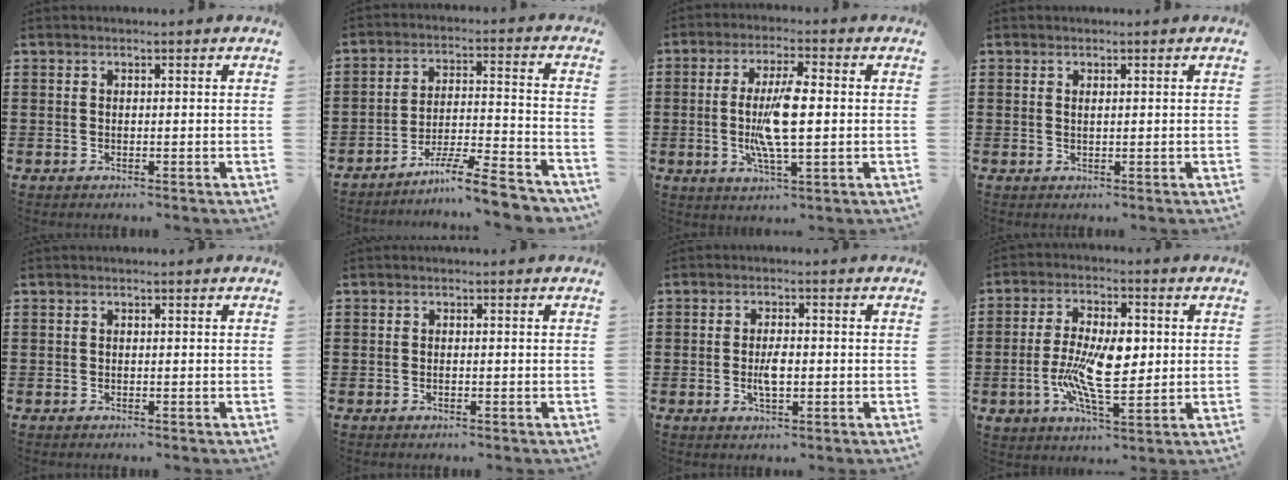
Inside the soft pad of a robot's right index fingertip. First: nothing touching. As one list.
[{"total": 8.8, "force": [-7.6, 0.5, 4.5], "torque": [-0.070, 0.012, -0.144]}, {"total": 8.1, "force": [-0.1, 2.0, 7.8], "torque": [-0.165, -0.007, -0.010]}, {"total": 0.5, "force": [0.2, 0.2, 0.5], "torque": [-0.011, 0.000, 0.005]}, {"total": 0.0}, {"total": 0.0}, {"total": 3.4, "force": [-0.4, 1.3, 3.1], "torque": [-0.064, -0.001, -0.009]}, {"total": 11.0, "force": [-0.4, 5.2, 9.7], "torque": [-0.195, 0.002, -0.013]}]